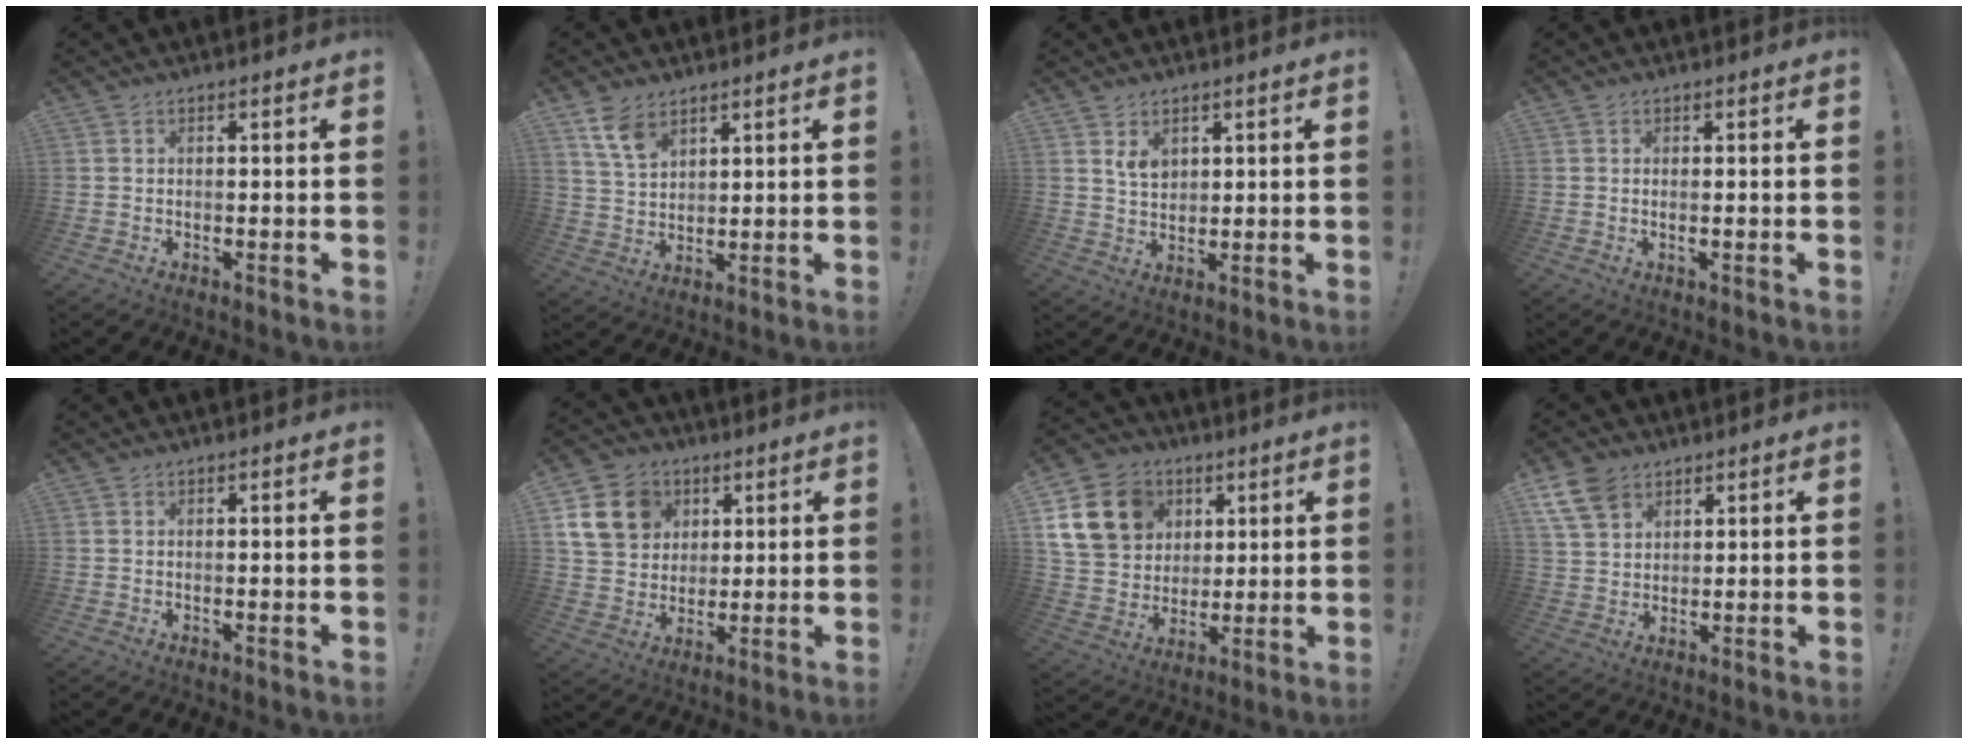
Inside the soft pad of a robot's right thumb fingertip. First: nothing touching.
{"total": 8.1, "force": [5.5, 4.4, 4.1], "torque": [-0.071, -0.027, 0.106]}
{"total": 4.6, "force": [2.3, 3.3, 2.2], "torque": [-0.022, -0.013, 0.040]}
{"total": 1.0, "force": [0.2, 0.0, 0.9], "torque": [-0.014, -0.003, 0.002]}
{"total": 0.0}
{"total": 14.7, "force": [5.7, 12.0, 6.4], "torque": [-0.101, -0.014, 0.121]}
{"total": 18.4, "force": [6.7, 14.7, 8.6], "torque": [-0.140, -0.015, 0.148]}
{"total": 9.1, "force": [5.7, 5.7, 4.2], "torque": [-0.084, -0.025, 0.113]}